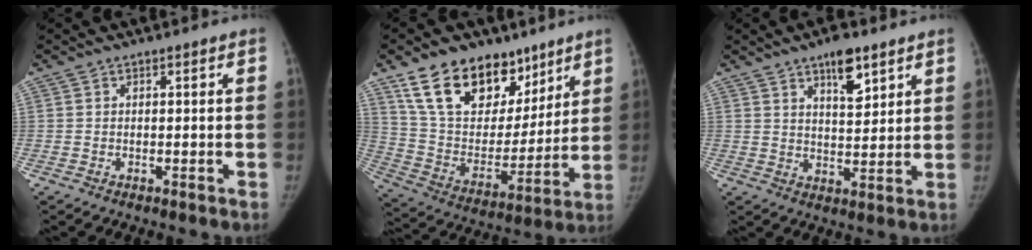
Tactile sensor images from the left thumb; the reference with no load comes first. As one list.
[{"total": 22.4, "force": [14.2, 13.5, 10.9], "torque": [-0.138, -0.049, 0.254]}, {"total": 7.7, "force": [4.9, 2.9, 5.2], "torque": [-0.062, -0.031, 0.077]}]